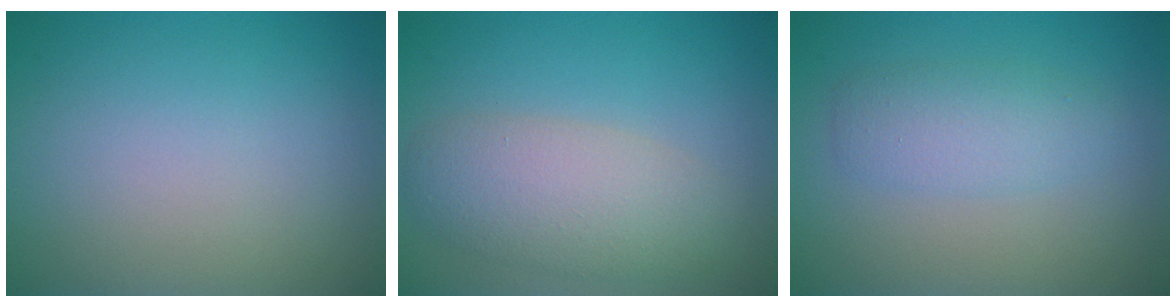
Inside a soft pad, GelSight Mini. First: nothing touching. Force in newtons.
{"total": 5.0, "press": 5.0, "slide": 0.3}
{"total": 2.9, "press": 2.9, "slide": 0.1}